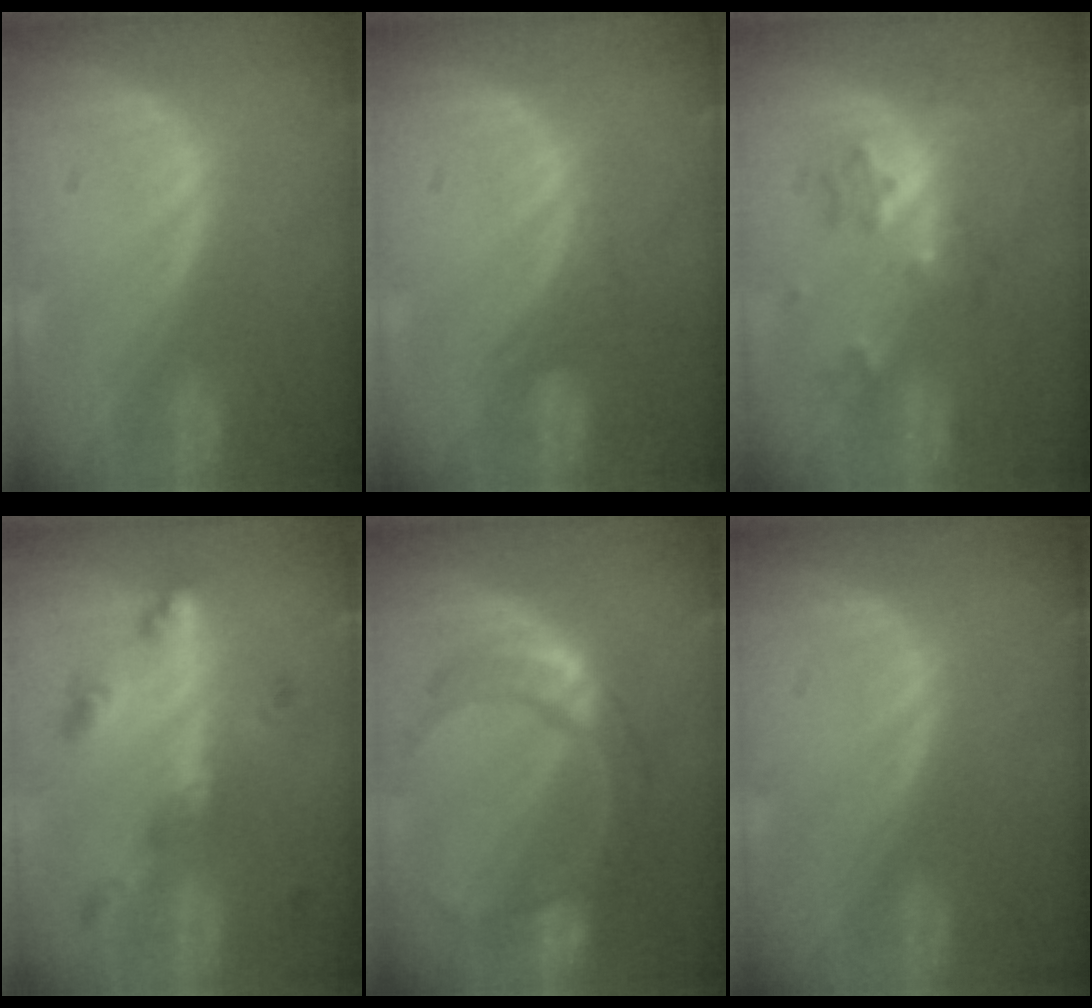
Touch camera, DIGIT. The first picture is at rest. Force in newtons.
{"total": 1.9, "press": 1.8, "slide": 0.7}
{"total": 6.3, "press": 5.5, "slide": 3.1}
{"total": 6.9, "press": 6.0, "slide": 3.3}
{"total": 8.0, "press": 8.0, "slide": 0.4}
{"total": 0.0}